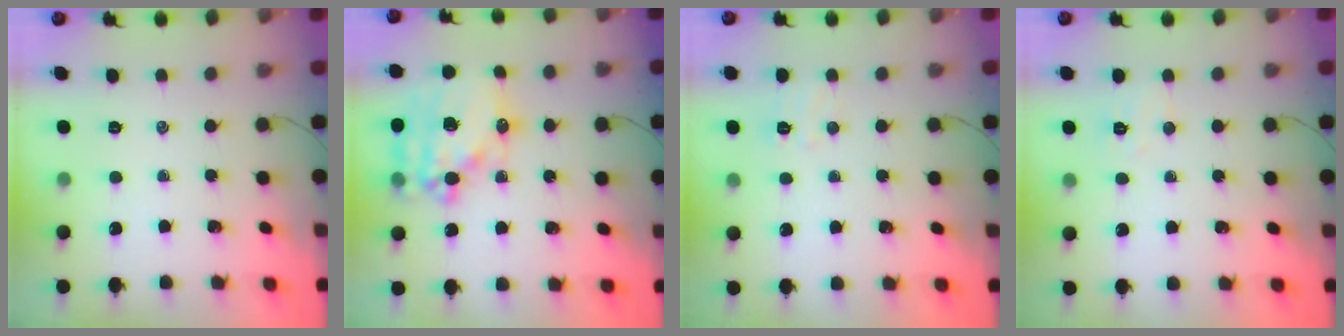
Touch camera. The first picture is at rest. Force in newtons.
{"total": 19.5, "press": 19.1, "slide": 3.9}
{"total": 4.9, "press": 4.8, "slide": 1.2}
{"total": 4.1, "press": 4.0, "slide": 0.9}